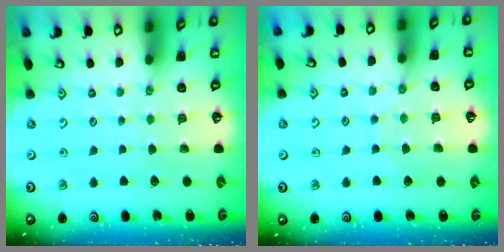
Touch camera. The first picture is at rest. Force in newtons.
{"total": 5.9, "press": 5.9, "slide": 0.7}